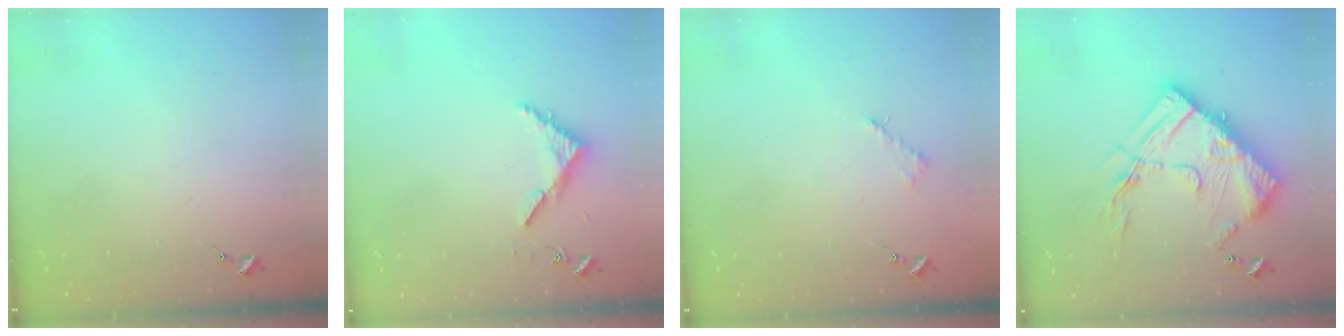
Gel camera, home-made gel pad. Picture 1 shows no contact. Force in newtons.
{"total": 3.9, "press": 3.9, "slide": 0.3}
{"total": 2.6, "press": 2.5, "slide": 0.3}
{"total": 21.5, "press": 21.4, "slide": 1.6}